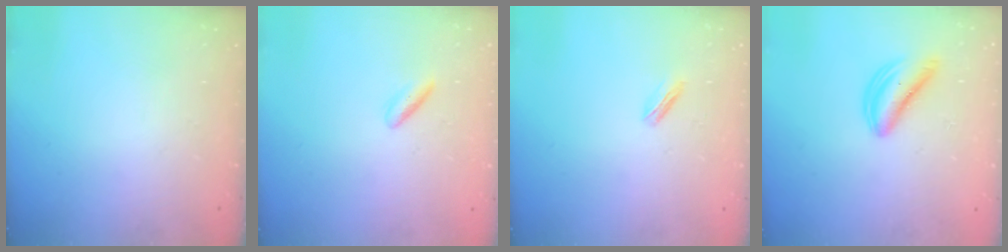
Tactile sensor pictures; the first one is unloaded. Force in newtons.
{"total": 2.6, "press": 2.4, "slide": 1.0}
{"total": 2.2, "press": 2.2, "slide": 0.5}
{"total": 4.5, "press": 4.5, "slide": 0.3}